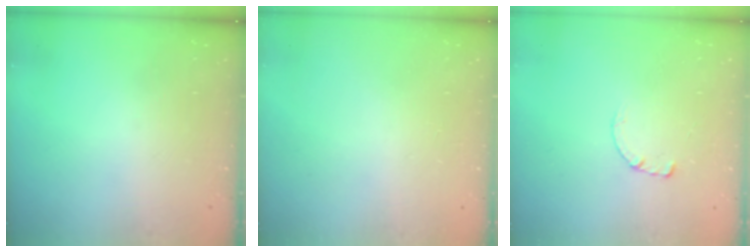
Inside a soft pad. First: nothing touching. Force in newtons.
{"total": 2.6, "press": 2.6, "slide": 0.2}
{"total": 0.7, "press": 0.6, "slide": 0.2}